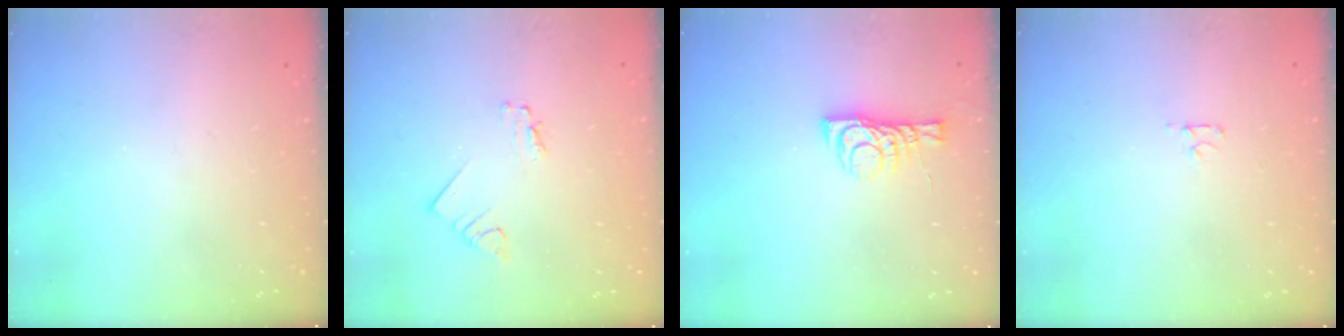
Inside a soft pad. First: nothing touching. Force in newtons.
{"total": 1.8, "press": 1.7, "slide": 0.2}
{"total": 7.0, "press": 6.9, "slide": 0.5}
{"total": 2.7, "press": 2.7, "slide": 0.3}